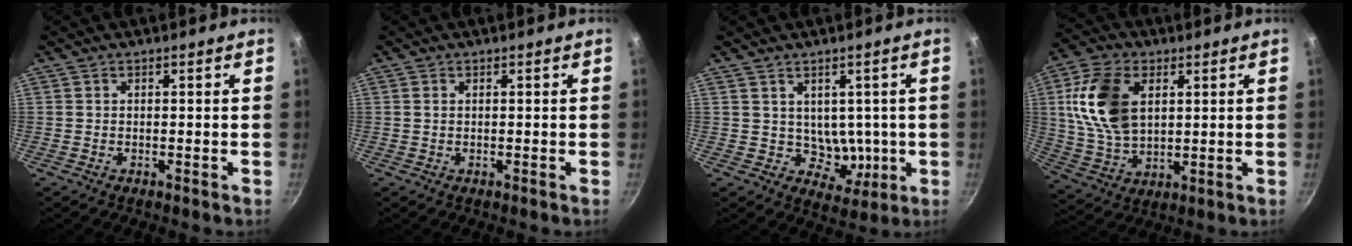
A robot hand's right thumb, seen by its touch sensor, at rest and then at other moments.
{"total": 0.6, "force": [0.1, 0.4, 0.4], "torque": [-0.008, 0.001, 0.003]}
{"total": 6.1, "force": [0.7, 5.1, 3.3], "torque": [-0.020, -0.016, 0.024]}
{"total": 15.2, "force": [3.8, 9.7, 11.1], "torque": [-0.199, -0.005, 0.077]}